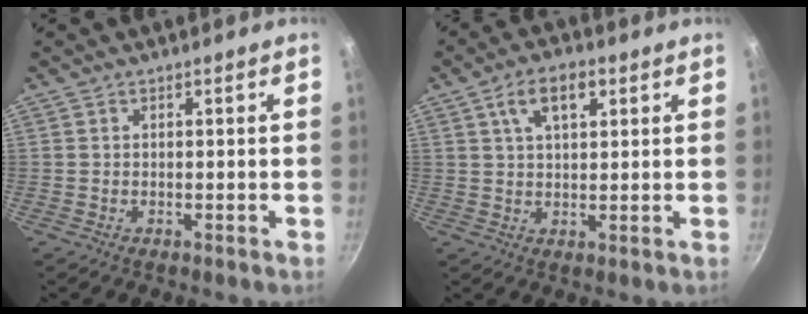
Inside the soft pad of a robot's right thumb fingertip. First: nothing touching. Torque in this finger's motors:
{"motor_torque": [0.14, 2.07, 0.49, -0.28, 0.15]}